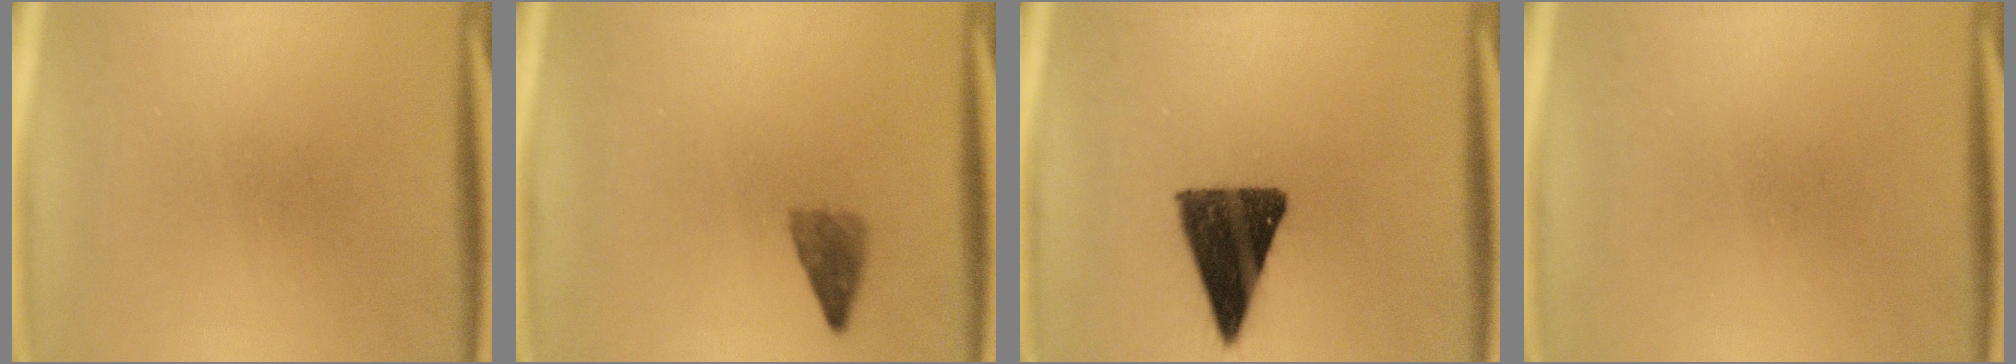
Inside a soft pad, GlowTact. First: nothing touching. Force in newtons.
{"total": 2.4}
{"total": 13.4}
{"total": 0.0}